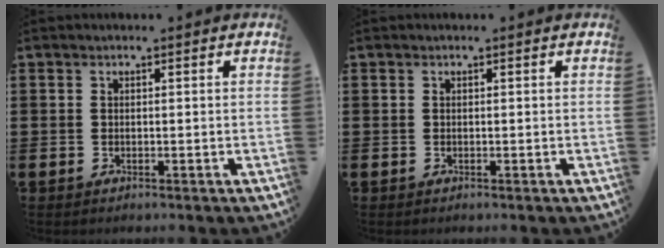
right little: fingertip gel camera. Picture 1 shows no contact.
{"total": 0.0}